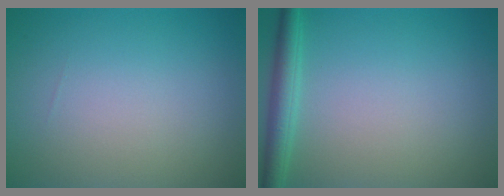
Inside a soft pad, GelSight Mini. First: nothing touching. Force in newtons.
{"total": 2.7, "press": 2.7, "slide": 0.1}